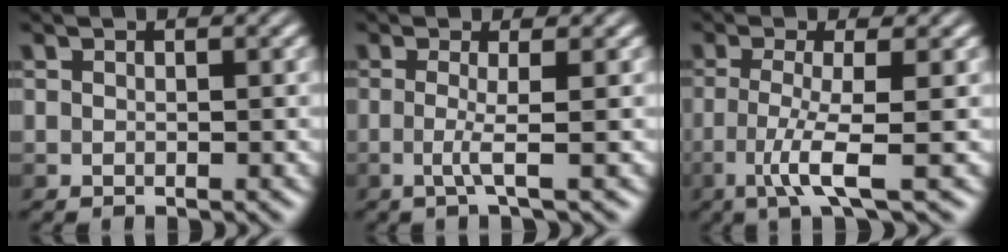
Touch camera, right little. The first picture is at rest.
{"total": 1.8, "force": [-0.5, -0.5, 1.7], "torque": [-0.042, -0.001, -0.009]}
{"total": 4.2, "force": [-1.7, 0.1, 3.8], "torque": [-0.081, -0.002, -0.034]}